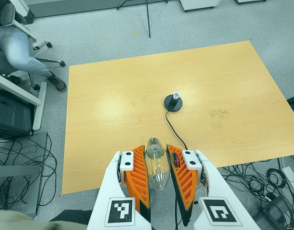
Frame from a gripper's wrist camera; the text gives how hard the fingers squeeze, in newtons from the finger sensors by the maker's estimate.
{"total": 18.6, "left": 19.6, "right": 17.7}